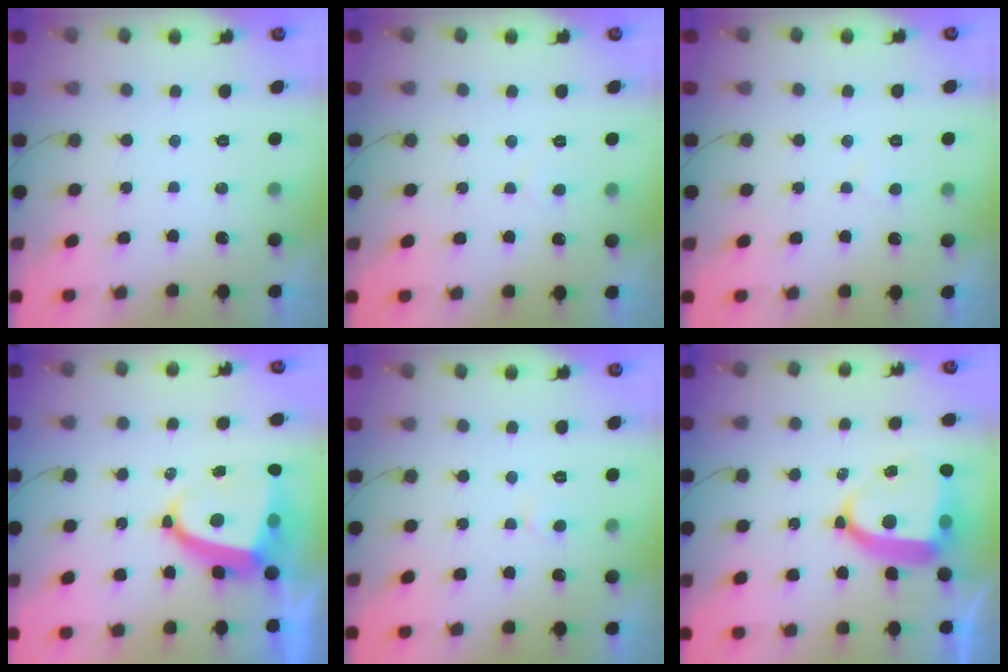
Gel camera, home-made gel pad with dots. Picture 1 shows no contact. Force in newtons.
{"total": 1.1, "press": 1.1, "slide": 0.1}
{"total": 2.3, "press": 2.3, "slide": 0.3}
{"total": 10.3, "press": 10.2, "slide": 1.2}
{"total": 3.7, "press": 3.7, "slide": 0.4}
{"total": 12.7, "press": 12.6, "slide": 1.6}